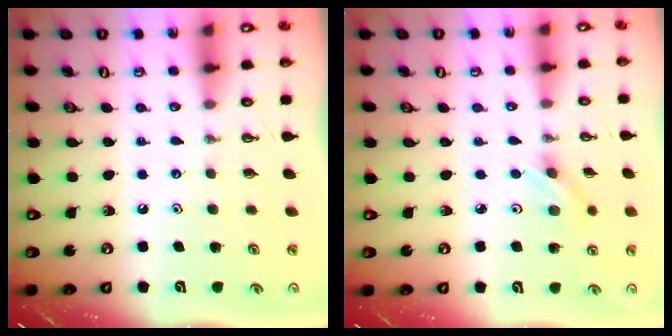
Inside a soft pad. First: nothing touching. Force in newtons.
{"total": 2.9, "press": 2.6, "slide": 1.4}